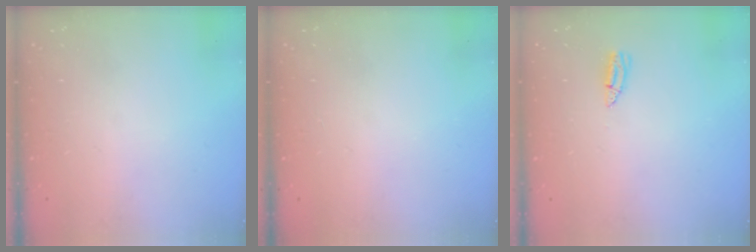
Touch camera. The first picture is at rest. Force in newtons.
{"total": 0.0}
{"total": 4.8, "press": 4.3, "slide": 2.0}